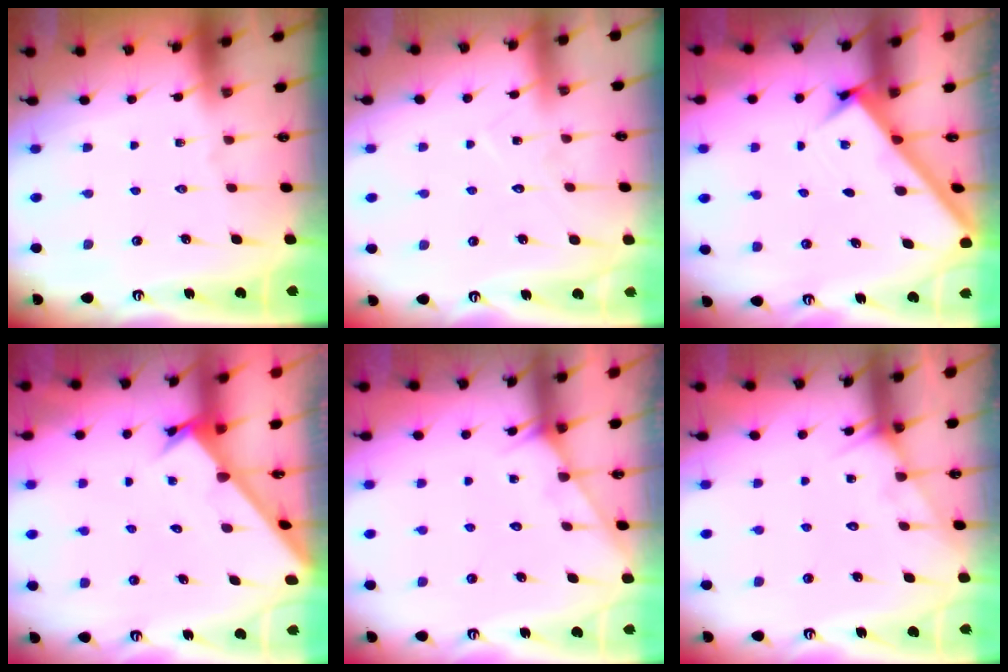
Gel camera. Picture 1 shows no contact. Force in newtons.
{"total": 6.6, "press": 6.6, "slide": 0.4}
{"total": 2.5, "press": 2.5, "slide": 0.3}
{"total": 2.6, "press": 2.6, "slide": 0.3}
{"total": 4.4, "press": 4.4, "slide": 0.2}
{"total": 6.7, "press": 6.7, "slide": 0.5}